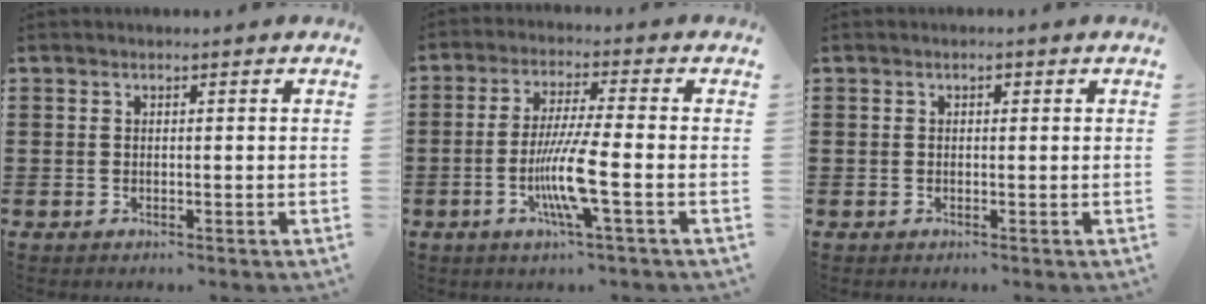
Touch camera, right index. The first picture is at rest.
{"total": 8.6, "force": [-2.7, 0.5, 8.2], "torque": [-0.168, -0.020, -0.055]}
{"total": 0.7, "force": [0.0, 0.3, 0.7], "torque": [-0.014, 0.001, -0.001]}